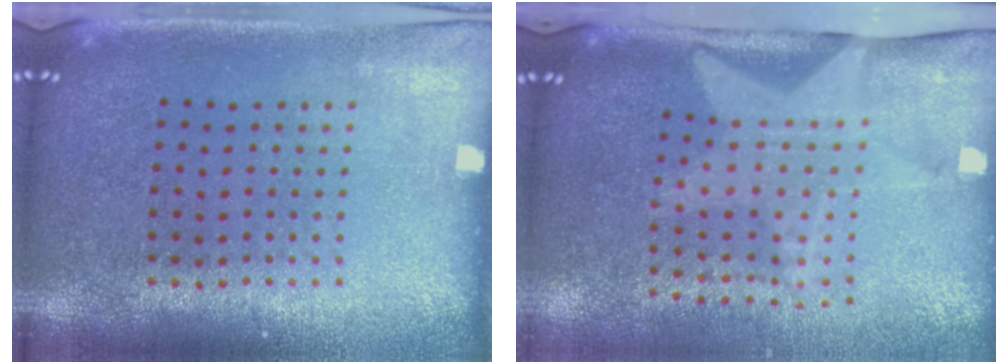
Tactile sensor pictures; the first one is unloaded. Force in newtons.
{"total": 1.9, "press": 1.6, "slide": 1.0}